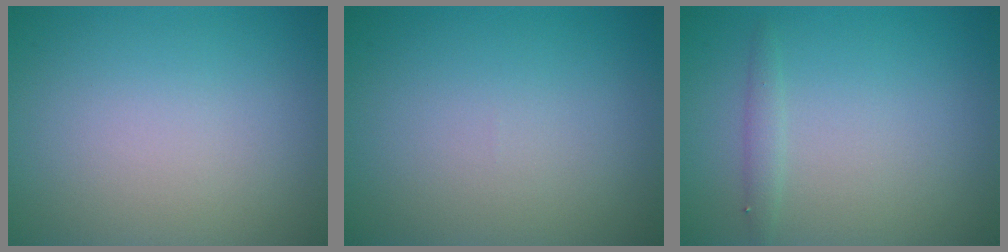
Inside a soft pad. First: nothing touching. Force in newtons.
{"total": 0.0}
{"total": 1.0, "press": 1.0, "slide": 0.1}